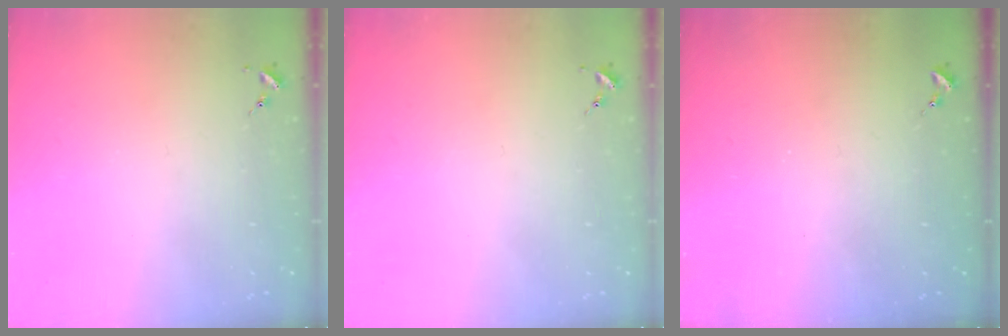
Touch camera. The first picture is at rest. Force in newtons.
{"total": 0.0}
{"total": 0.0}